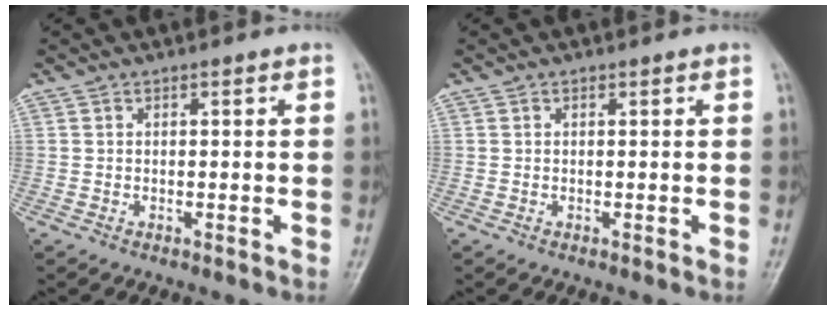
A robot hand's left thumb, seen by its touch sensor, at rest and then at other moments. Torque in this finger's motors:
{"motor_torque": [-0.01, 0.01, 0.00, 0.00, 0.00]}